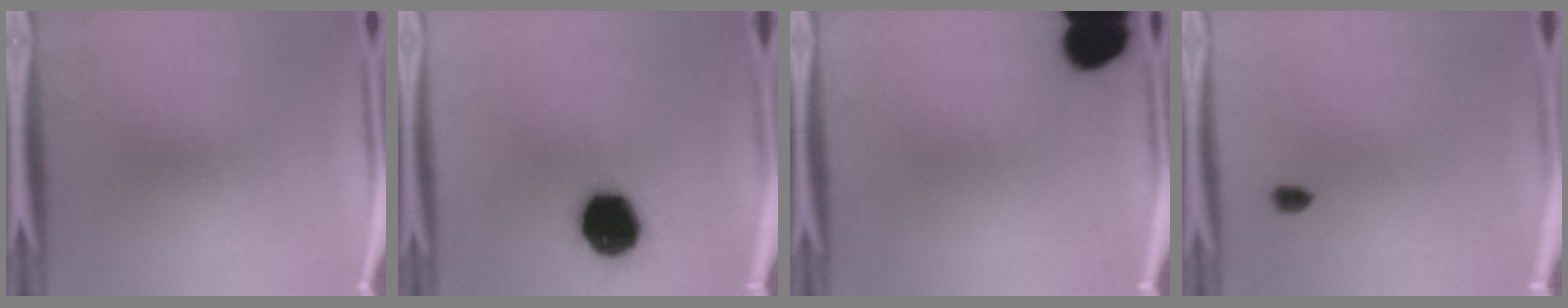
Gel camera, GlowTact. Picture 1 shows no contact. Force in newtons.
{"total": 19.2}
{"total": 11.8}
{"total": 2.1}